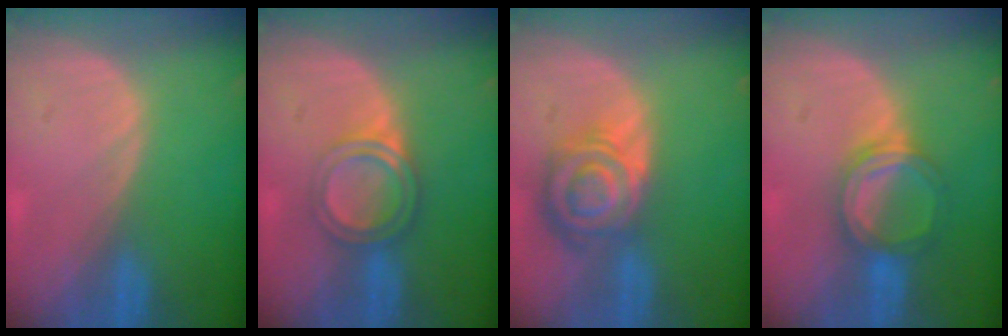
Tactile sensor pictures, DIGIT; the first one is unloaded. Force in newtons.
{"total": 5.0, "press": 4.5, "slide": 2.1}
{"total": 8.6, "press": 7.5, "slide": 4.2}
{"total": 5.4, "press": 5.3, "slide": 0.8}